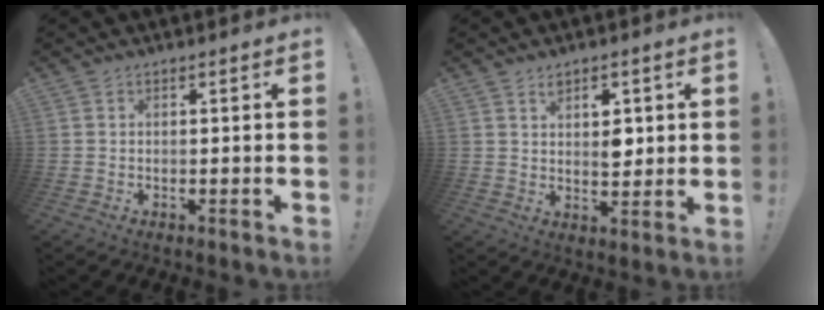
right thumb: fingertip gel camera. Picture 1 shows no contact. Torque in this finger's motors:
{"motor_torque": [0.08, 0.01, 0.33, 0.47, -0.01]}